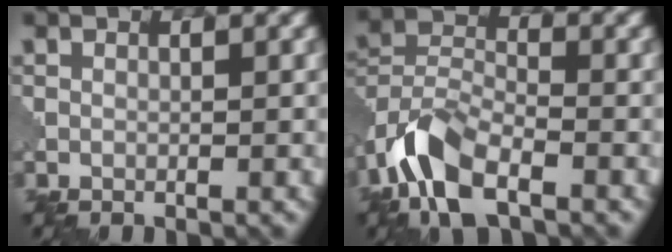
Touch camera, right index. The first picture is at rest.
{"total": 6.9, "force": [-4.3, 3.1, 4.3], "torque": [-0.084, 0.002, -0.095]}